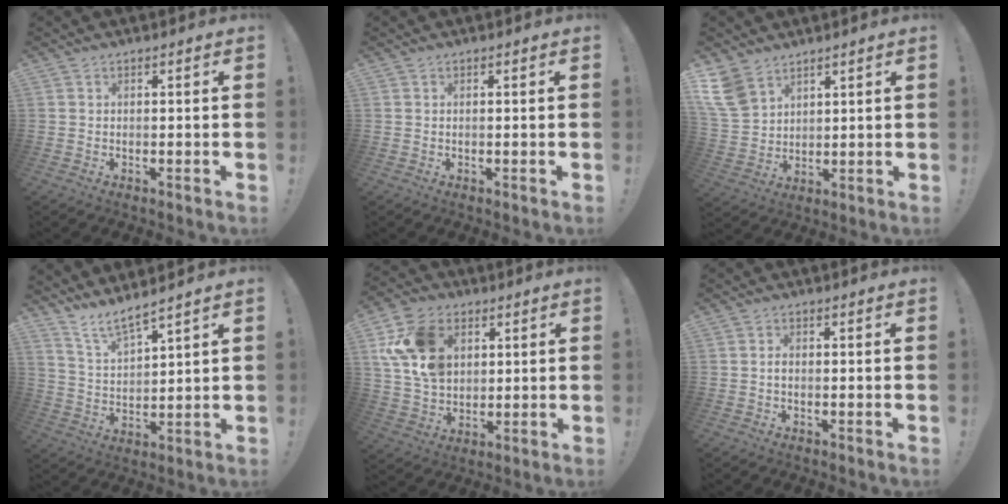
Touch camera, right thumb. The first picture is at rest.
{"total": 0.0}
{"total": 9.4, "force": [6.5, 5.8, 3.7], "torque": [-0.077, -0.036, 0.130]}
{"total": 7.7, "force": [6.8, 1.1, 3.5], "torque": [-0.078, -0.041, 0.127]}
{"total": 16.9, "force": [5.7, 12.5, 9.8], "torque": [-0.182, -0.010, 0.114]}
{"total": 0.8, "force": [-0.3, 0.5, 0.5], "torque": [-0.018, 0.007, -0.005]}